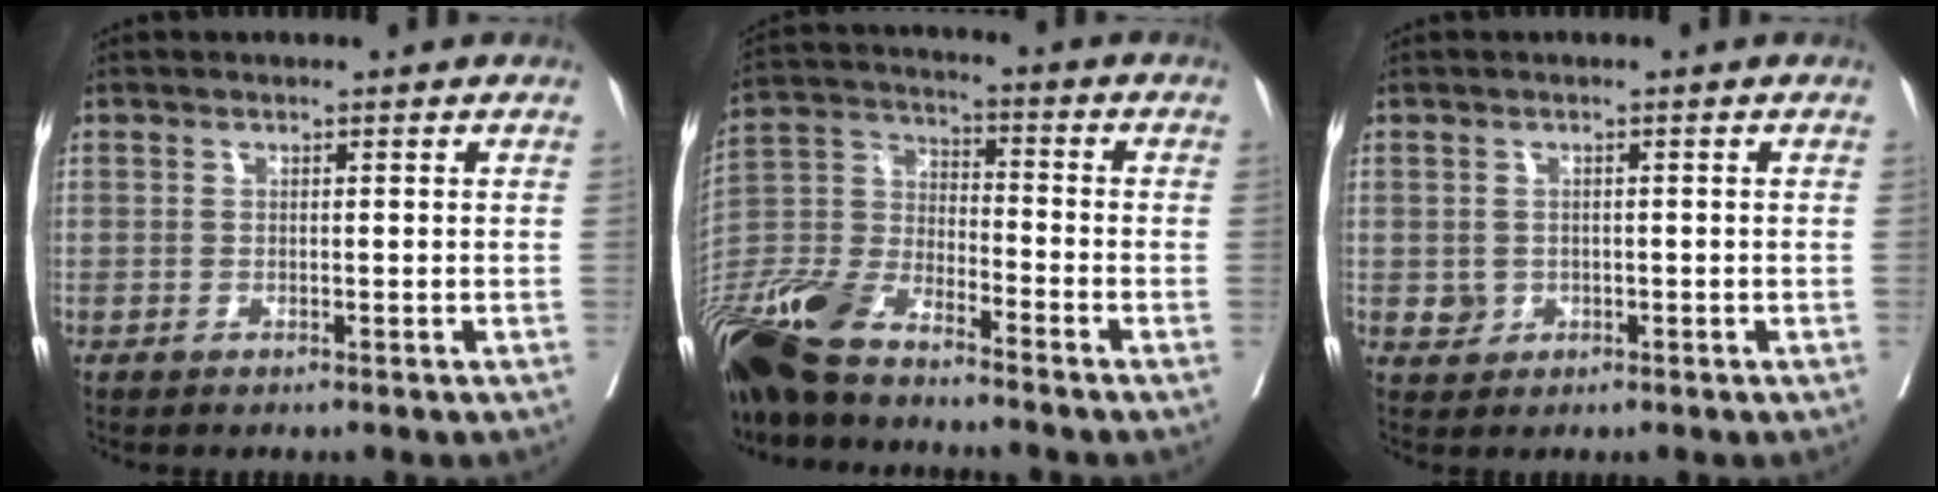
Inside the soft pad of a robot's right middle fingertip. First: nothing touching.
{"total": 15.4, "force": [-12.6, 3.9, 7.9], "torque": [-0.174, -0.016, -0.250]}
{"total": 1.8, "force": [-0.3, 1.7, 0.5], "torque": [-0.005, 0.004, 0.000]}